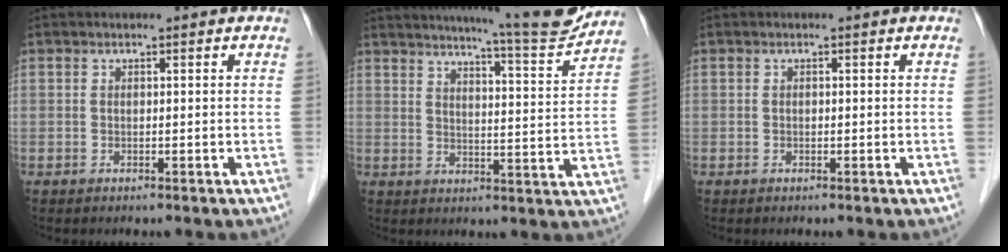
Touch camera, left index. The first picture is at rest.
{"total": 13.0, "force": [11.9, -0.3, 5.1], "torque": [-0.074, -0.023, 0.151]}
{"total": 0.0}